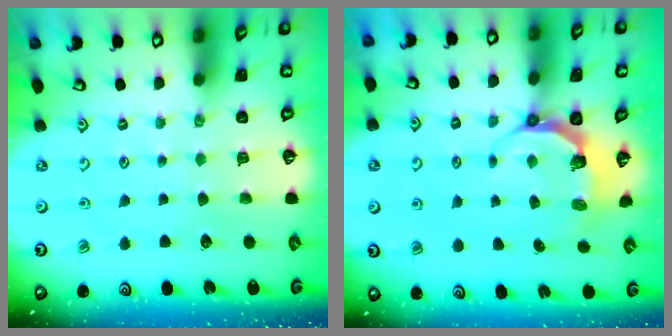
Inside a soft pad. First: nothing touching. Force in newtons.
{"total": 6.2, "press": 5.0, "slide": 3.6}